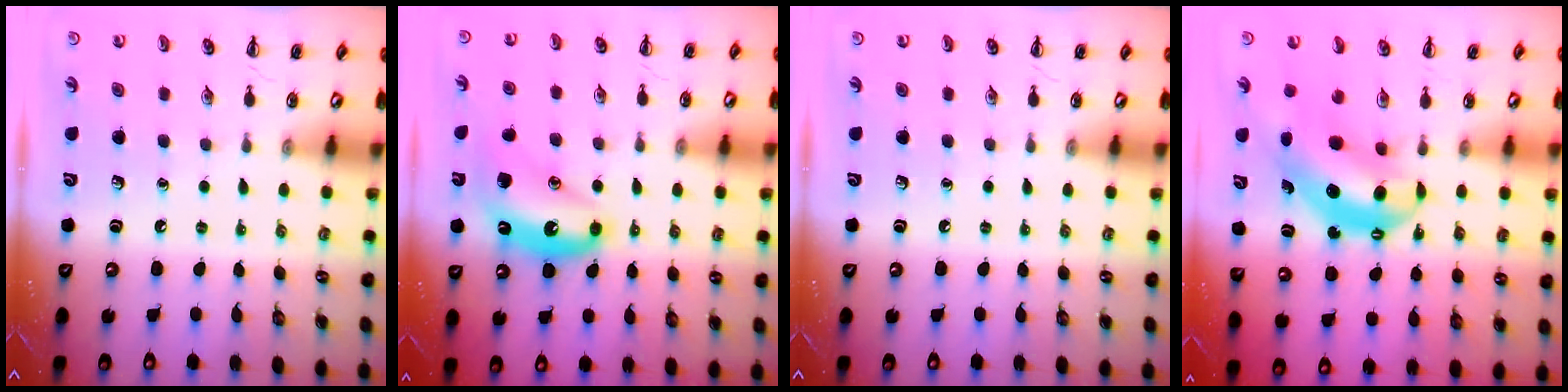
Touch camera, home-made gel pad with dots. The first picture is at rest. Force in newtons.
{"total": 11.5, "press": 11.4, "slide": 1.2}
{"total": 0.0}
{"total": 8.3, "press": 8.1, "slide": 1.9}